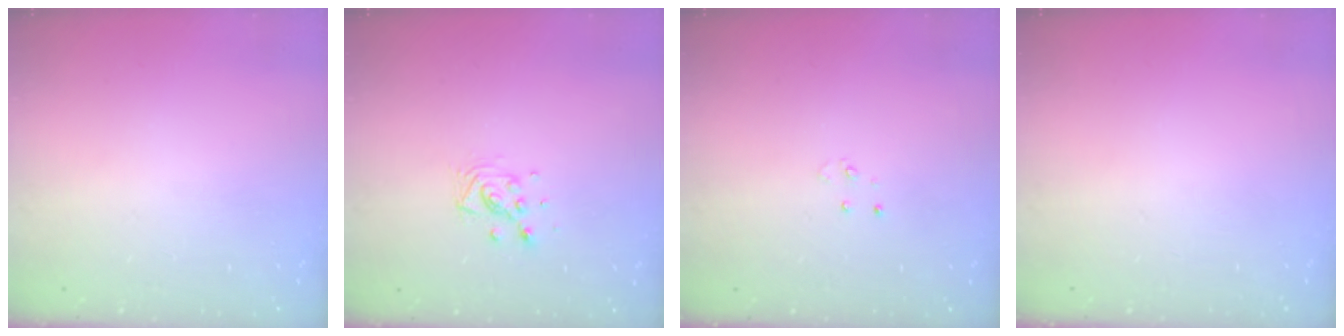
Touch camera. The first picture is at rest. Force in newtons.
{"total": 6.7, "press": 6.3, "slide": 2.3}
{"total": 3.0, "press": 3.0, "slide": 0.4}
{"total": 0.0}